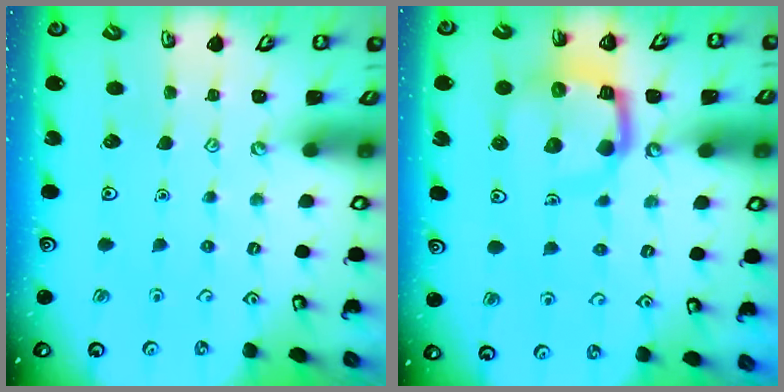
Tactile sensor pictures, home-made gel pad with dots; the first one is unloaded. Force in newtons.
{"total": 11.0, "press": 10.9, "slide": 1.3}